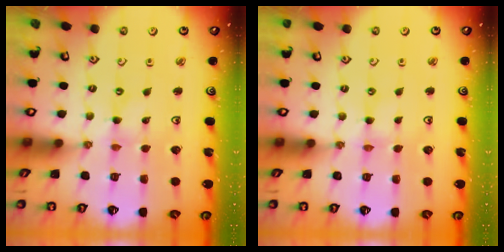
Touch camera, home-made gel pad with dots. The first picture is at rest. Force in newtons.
{"total": 1.2, "press": 1.2, "slide": 0.3}